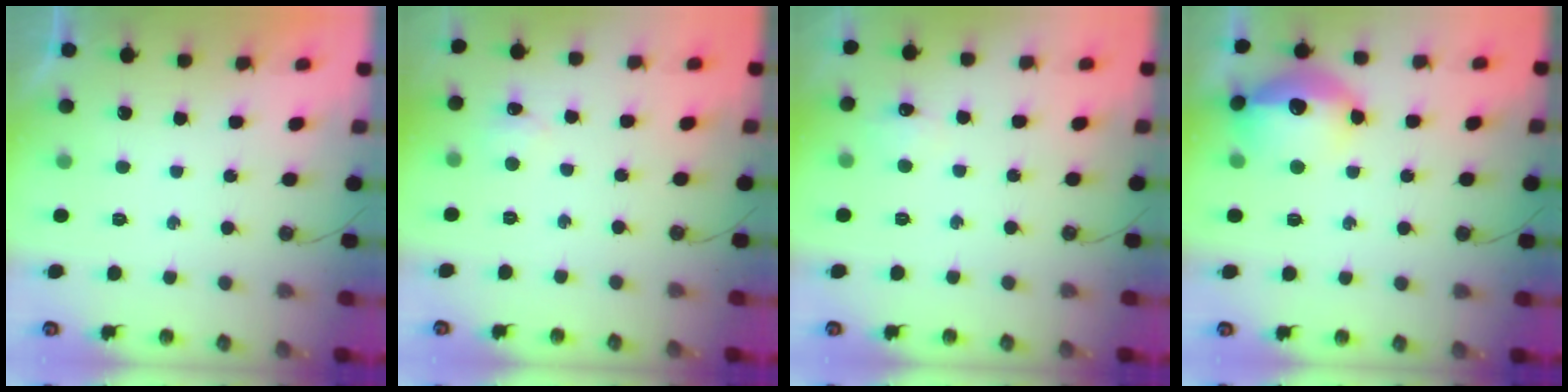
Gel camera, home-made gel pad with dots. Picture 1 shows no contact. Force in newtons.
{"total": 3.6, "press": 3.6, "slide": 0.5}
{"total": 6.3, "press": 6.3, "slide": 0.8}
{"total": 16.0, "press": 16.0, "slide": 1.3}